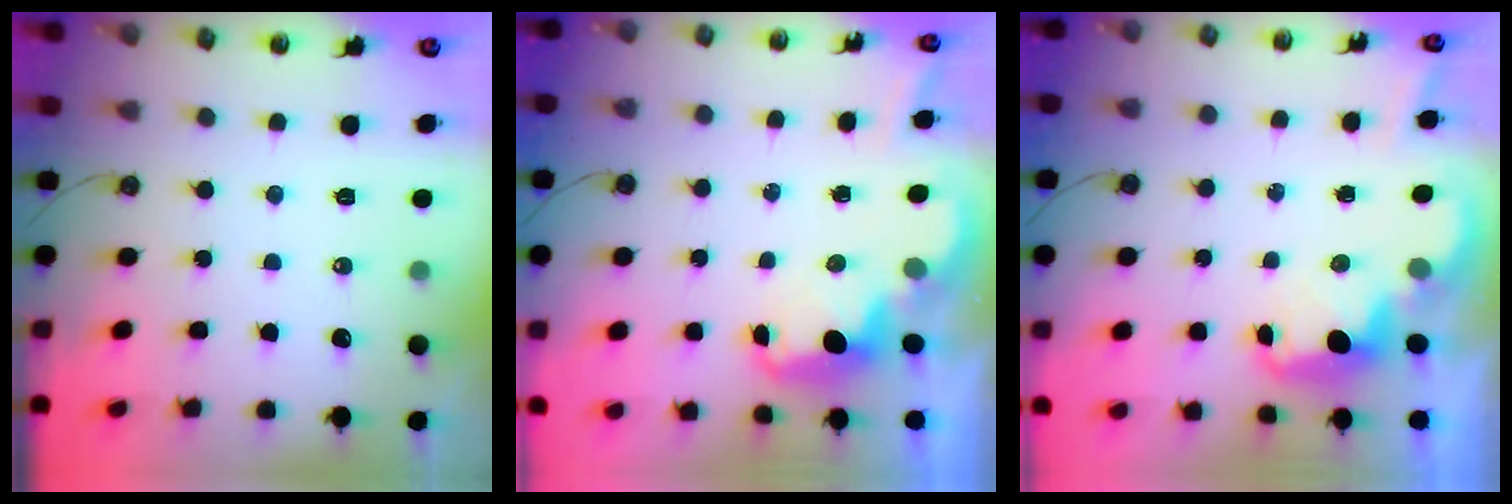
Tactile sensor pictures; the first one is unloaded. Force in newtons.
{"total": 2.6, "press": 2.6, "slide": 0.5}
{"total": 2.7, "press": 2.6, "slide": 0.4}